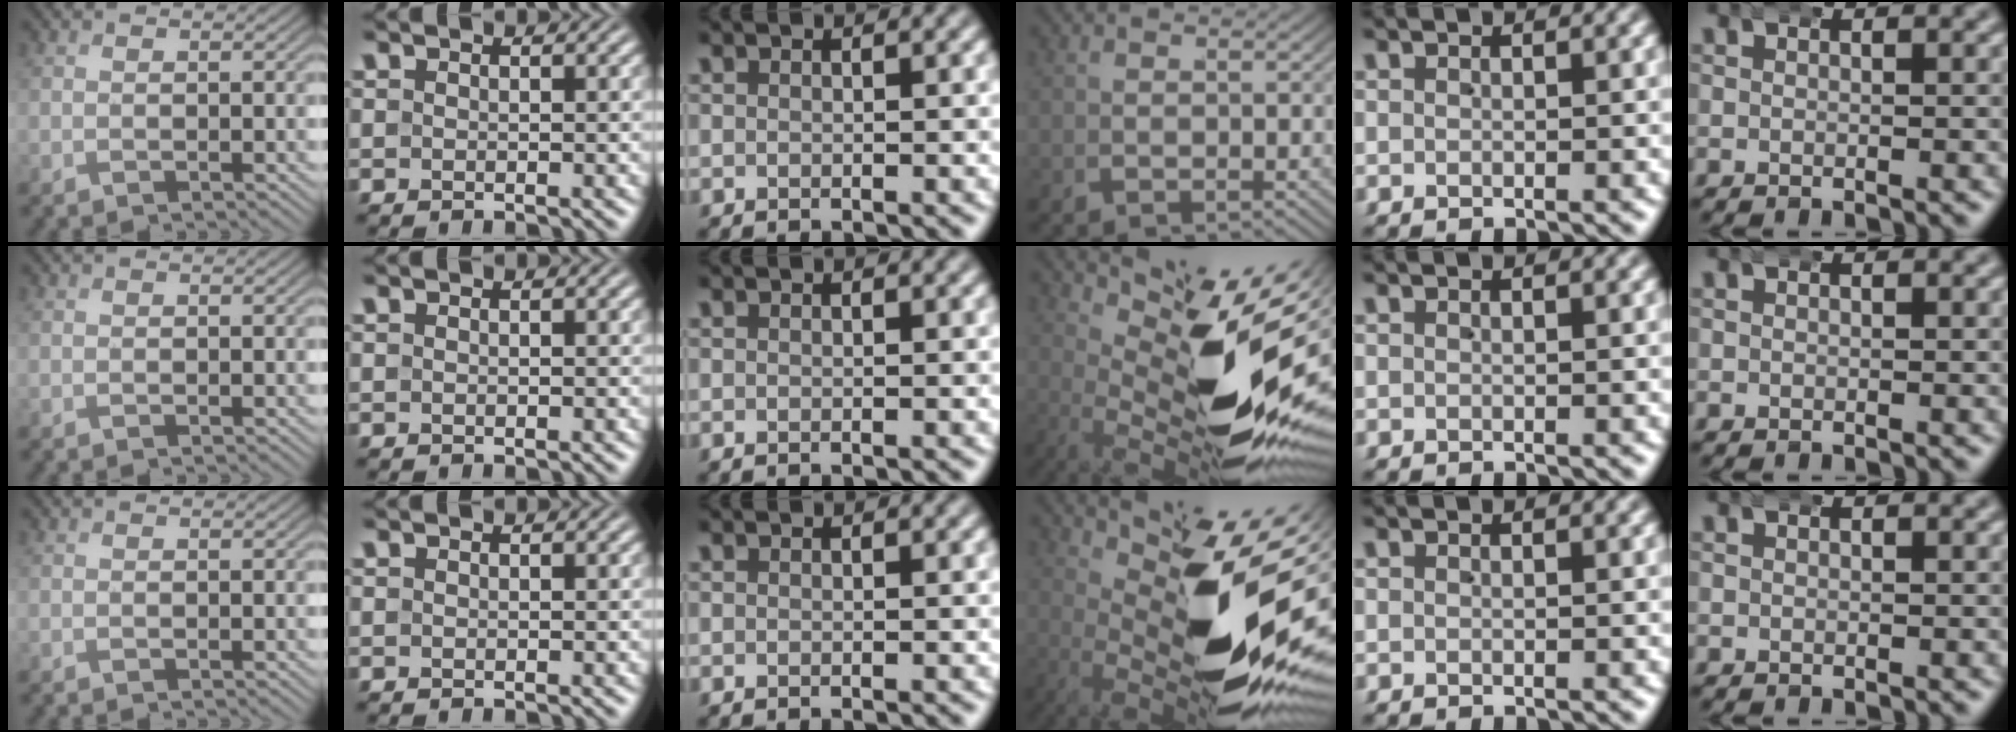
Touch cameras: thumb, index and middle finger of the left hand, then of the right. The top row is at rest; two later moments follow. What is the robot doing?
{"motion": "wrap", "object": "arm wrap"}